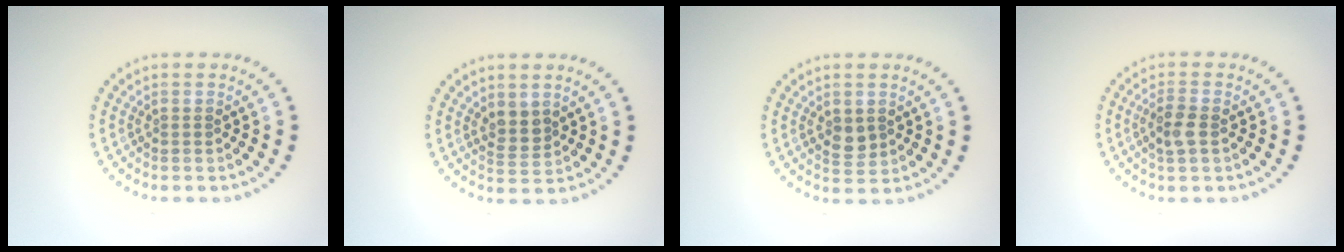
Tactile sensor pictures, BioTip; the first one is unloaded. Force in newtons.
{"total": 2.0, "press": 1.8, "slide": 0.9}
{"total": 1.8, "press": 1.7, "slide": 0.3}
{"total": 2.2, "press": 2.1, "slide": 0.5}